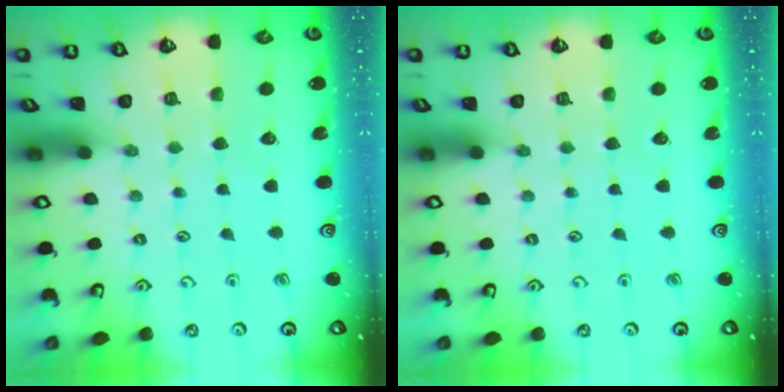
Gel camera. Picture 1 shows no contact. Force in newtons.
{"total": 0.0}